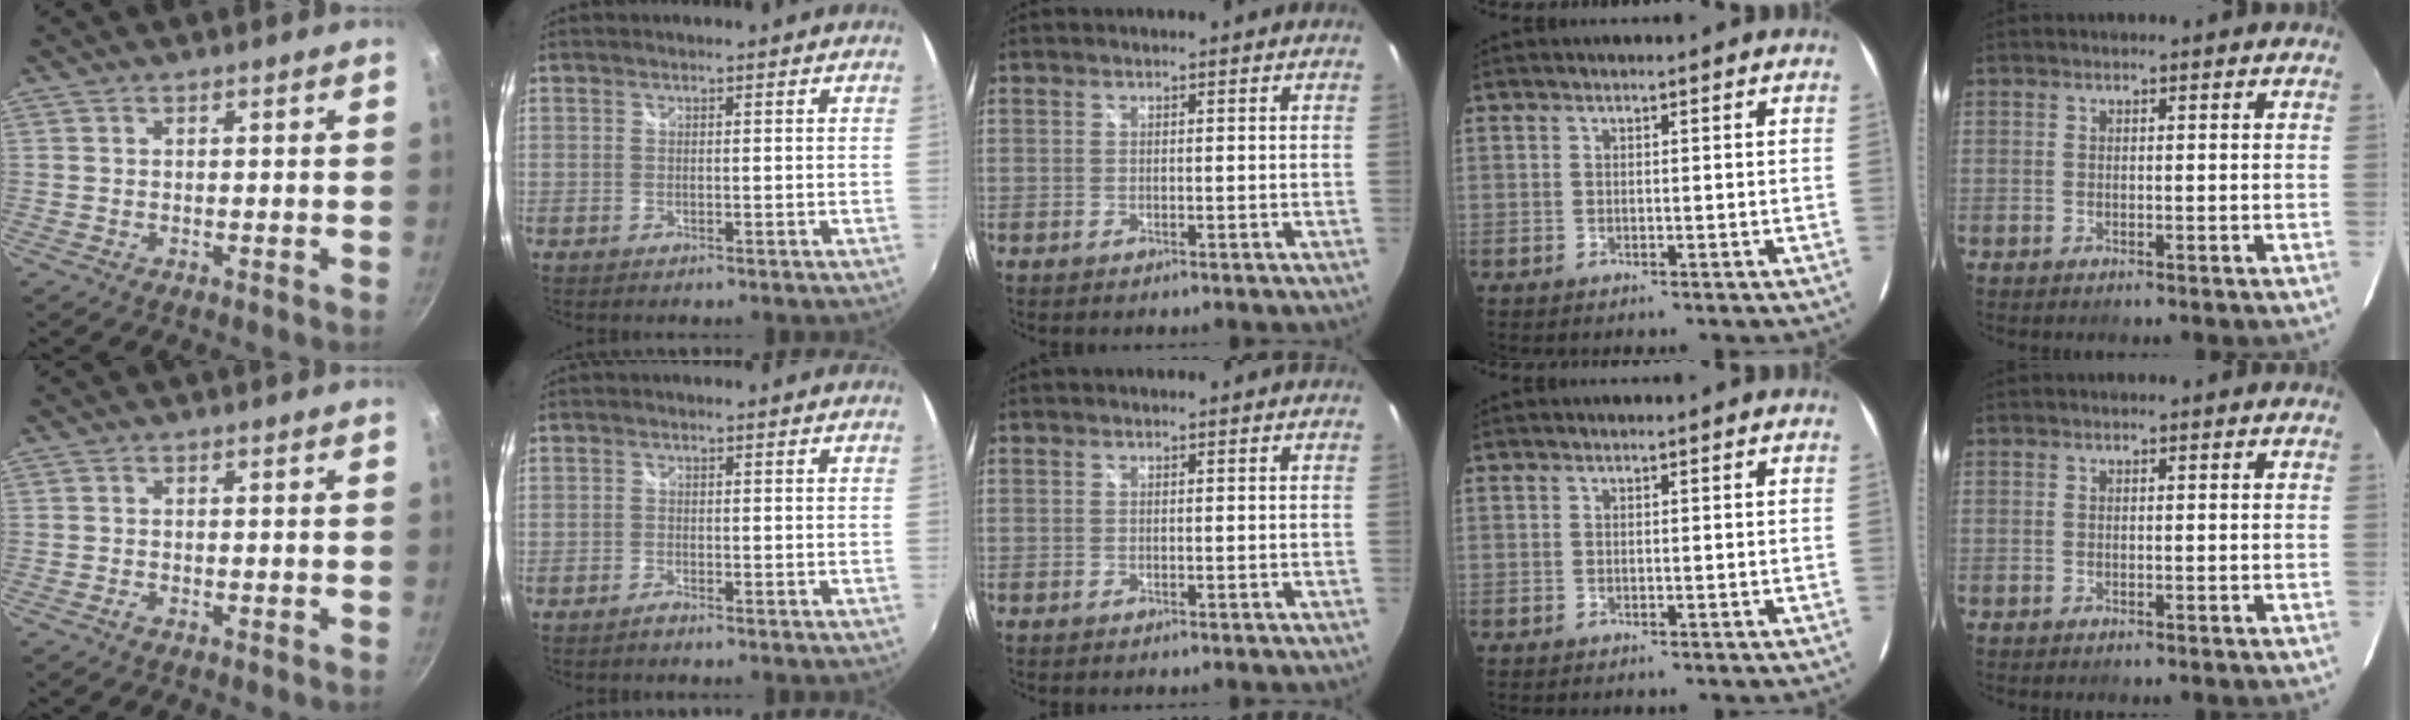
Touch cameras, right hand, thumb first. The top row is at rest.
{"thumb": {"total": 0.8, "force": [-0.5, 0.3, 0.4], "torque": [-0.012, 0.002, -0.014]}, "index": {"total": 0.9, "force": [-0.9, 0.1, 0.3], "torque": [-0.006, -0.003, -0.020]}}